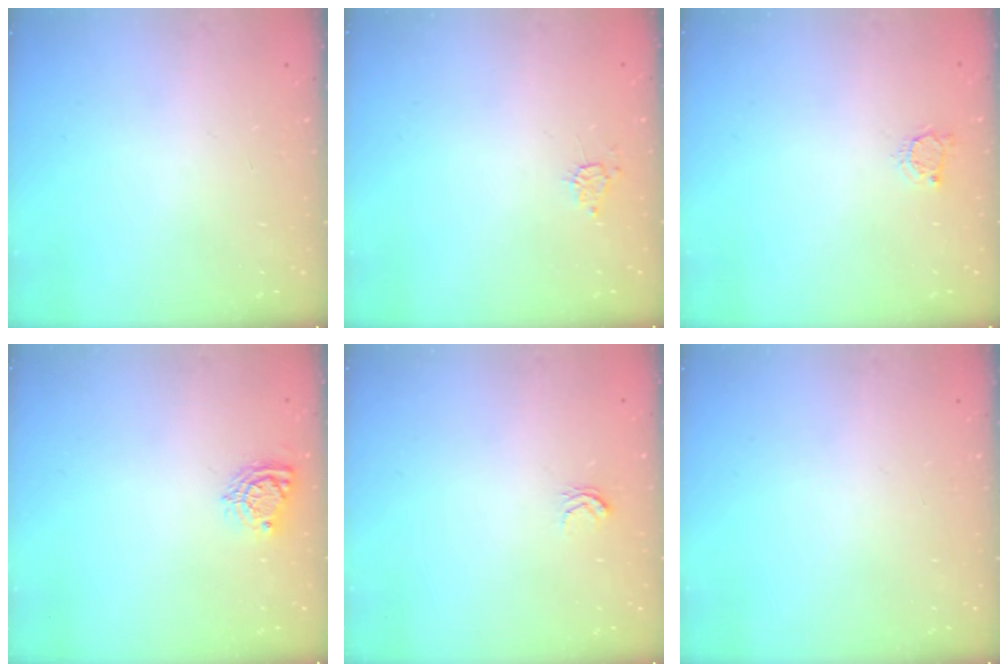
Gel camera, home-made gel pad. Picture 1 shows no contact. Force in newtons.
{"total": 3.6, "press": 3.6, "slide": 0.4}
{"total": 3.0, "press": 3.0, "slide": 0.4}
{"total": 6.5, "press": 6.5, "slide": 0.1}
{"total": 2.6, "press": 2.6, "slide": 0.3}
{"total": 0.0}